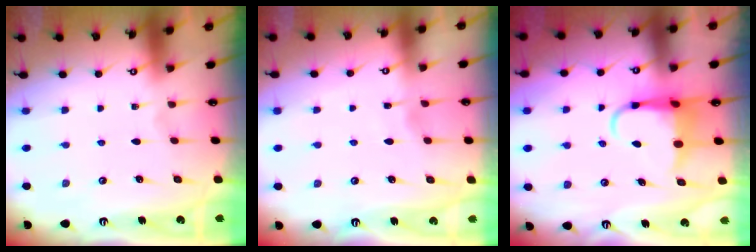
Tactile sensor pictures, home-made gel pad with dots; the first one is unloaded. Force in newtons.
{"total": 2.7, "press": 2.7, "slide": 0.3}
{"total": 6.4, "press": 6.4, "slide": 0.8}